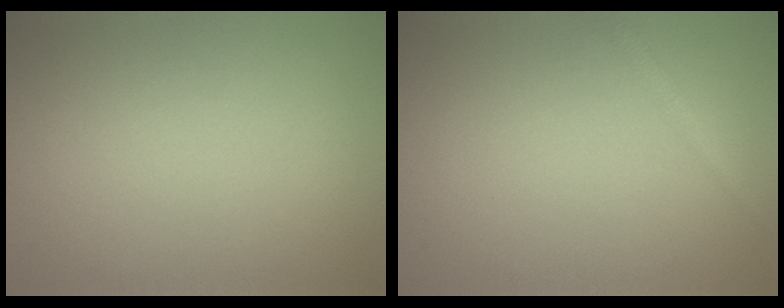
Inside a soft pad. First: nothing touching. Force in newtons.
{"total": 1.3, "press": 1.3, "slide": 0.1}